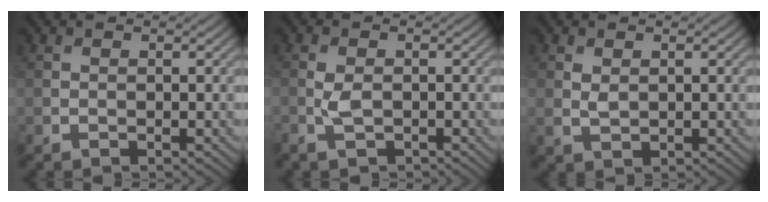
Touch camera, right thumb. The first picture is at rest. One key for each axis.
{"total": 2.5, "fx": -0.8, "fy": 1.6, "fz": 1.8, "tx": -0.047, "ty": -0.005, "tz": -0.017}
{"total": 1.6, "fx": 0.5, "fy": 1.0, "fz": 1.1, "tx": -0.029, "ty": -0.003, "tz": 0.013}